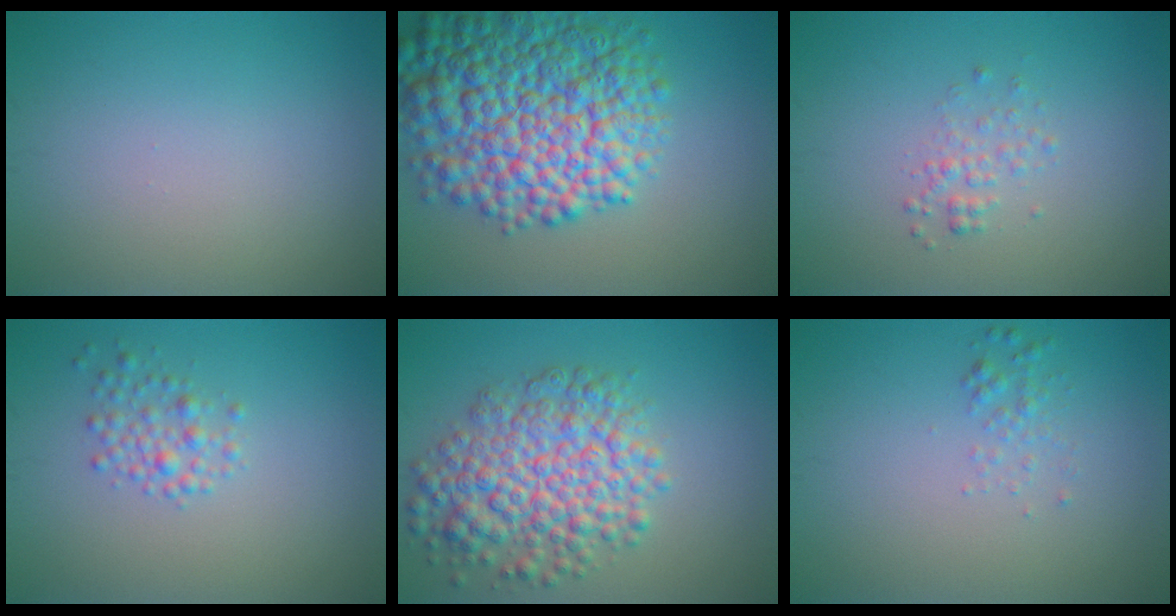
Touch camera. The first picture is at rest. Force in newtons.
{"total": 11.9, "press": 11.9, "slide": 0.3}
{"total": 1.4, "press": 1.4, "slide": 0.1}
{"total": 1.9, "press": 1.9, "slide": 0.1}
{"total": 7.4, "press": 7.4, "slide": 0.2}
{"total": 1.1, "press": 1.1, "slide": 0.0}